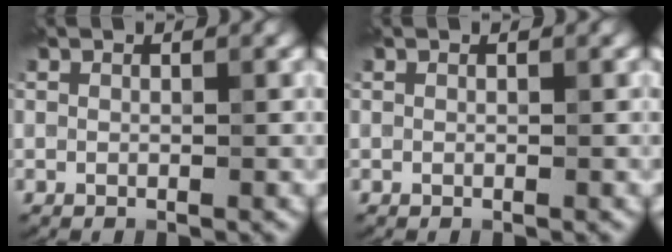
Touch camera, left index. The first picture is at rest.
{"total": 0.0}